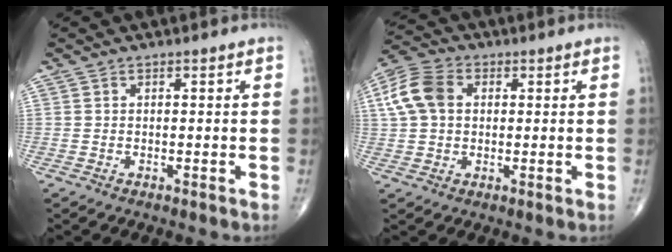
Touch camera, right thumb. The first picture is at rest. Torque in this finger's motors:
{"motor_torque": [-0.32, 0.51, 0.20, 0.11, 0.09]}